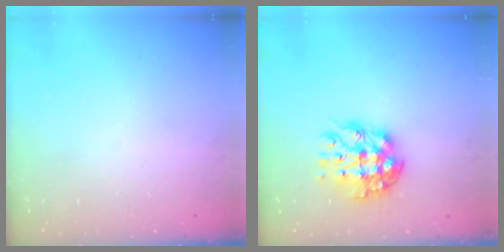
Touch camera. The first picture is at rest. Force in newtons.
{"total": 11.8, "press": 11.7, "slide": 1.2}